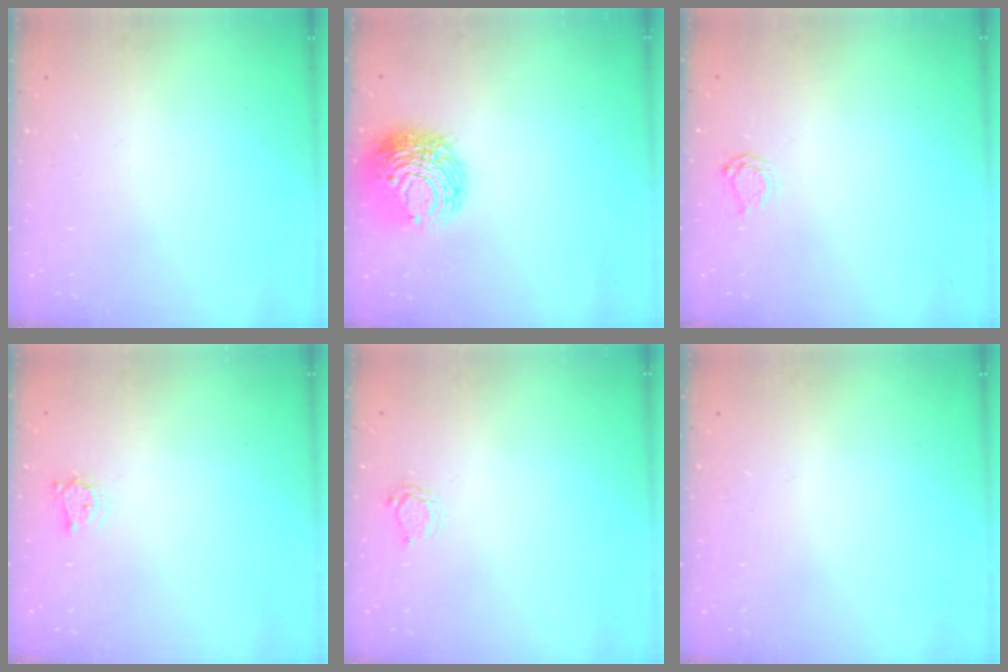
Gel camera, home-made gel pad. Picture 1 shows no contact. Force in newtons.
{"total": 11.7, "press": 11.6, "slide": 1.3}
{"total": 3.2, "press": 3.2, "slide": 0.4}
{"total": 3.9, "press": 3.8, "slide": 0.5}
{"total": 2.2, "press": 2.1, "slide": 0.3}
{"total": 0.0}